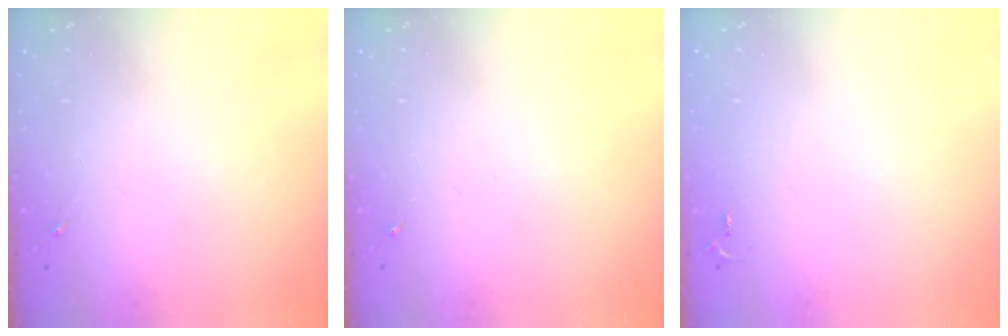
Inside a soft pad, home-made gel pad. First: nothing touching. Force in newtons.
{"total": 0.0}
{"total": 2.6, "press": 2.6, "slide": 0.4}